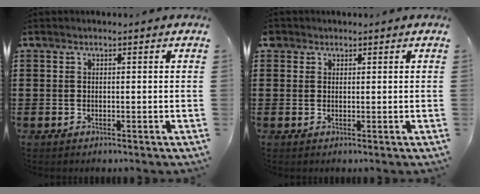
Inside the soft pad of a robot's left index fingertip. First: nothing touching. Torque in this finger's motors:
{"motor_torque": [0.06, -0.04, 0.00, 0.00]}